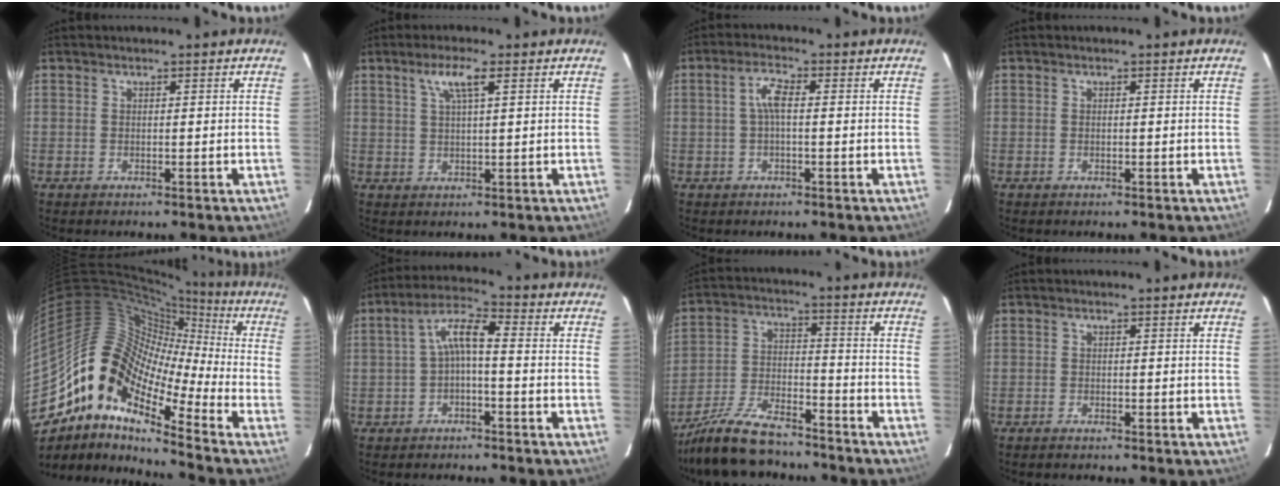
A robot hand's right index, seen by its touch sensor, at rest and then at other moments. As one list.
[{"total": 4.3, "force": [2.1, 0.4, 3.7], "torque": [-0.071, 0.006, 0.039]}, {"total": 3.4, "force": [0.0, 1.0, 3.3], "torque": [-0.067, 0.009, 0.001]}, {"total": 0.0}, {"total": 15.2, "force": [-8.5, 6.5, 10.8], "torque": [-0.170, 0.006, -0.181]}, {"total": 5.5, "force": [-1.3, 1.4, 5.1], "torque": [-0.113, 0.020, -0.024]}, {"total": 16.4, "force": [-13.7, 4.8, 7.8], "torque": [-0.172, -0.020, -0.240]}, {"total": 1.0, "force": [-0.9, 0.2, 0.3], "torque": [-0.011, -0.001, -0.018]}]